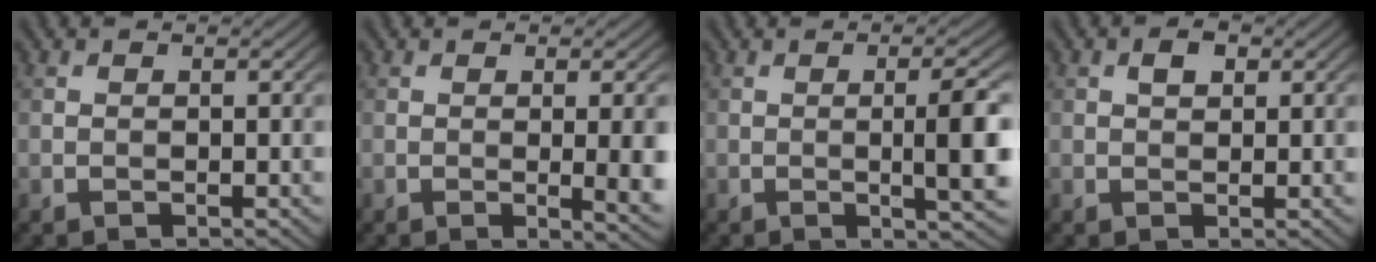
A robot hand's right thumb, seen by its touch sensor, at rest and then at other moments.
{"total": 5.0, "force": [-0.2, 1.1, 4.8], "torque": [-0.070, -0.002, 0.002]}
{"total": 5.4, "force": [-0.2, 0.7, 5.4], "torque": [-0.090, 0.003, -0.001]}
{"total": 1.7, "force": [0.7, 1.0, 1.3], "torque": [-0.019, 0.003, 0.009]}